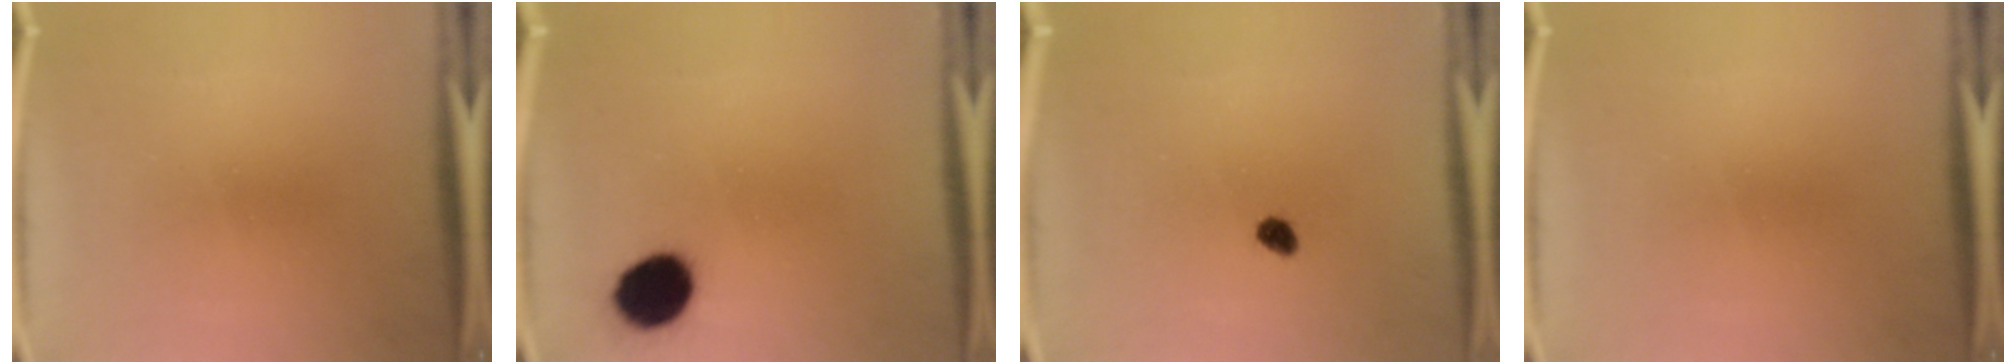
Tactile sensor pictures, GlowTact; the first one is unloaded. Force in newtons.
{"total": 10.3}
{"total": 2.0}
{"total": 0.0}